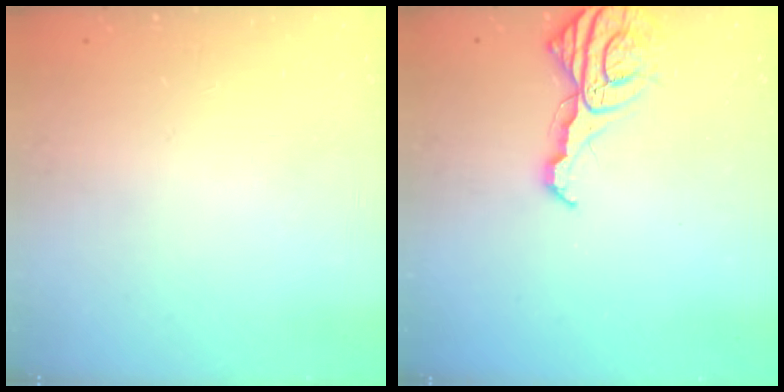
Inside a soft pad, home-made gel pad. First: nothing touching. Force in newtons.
{"total": 11.6, "press": 11.5, "slide": 1.1}